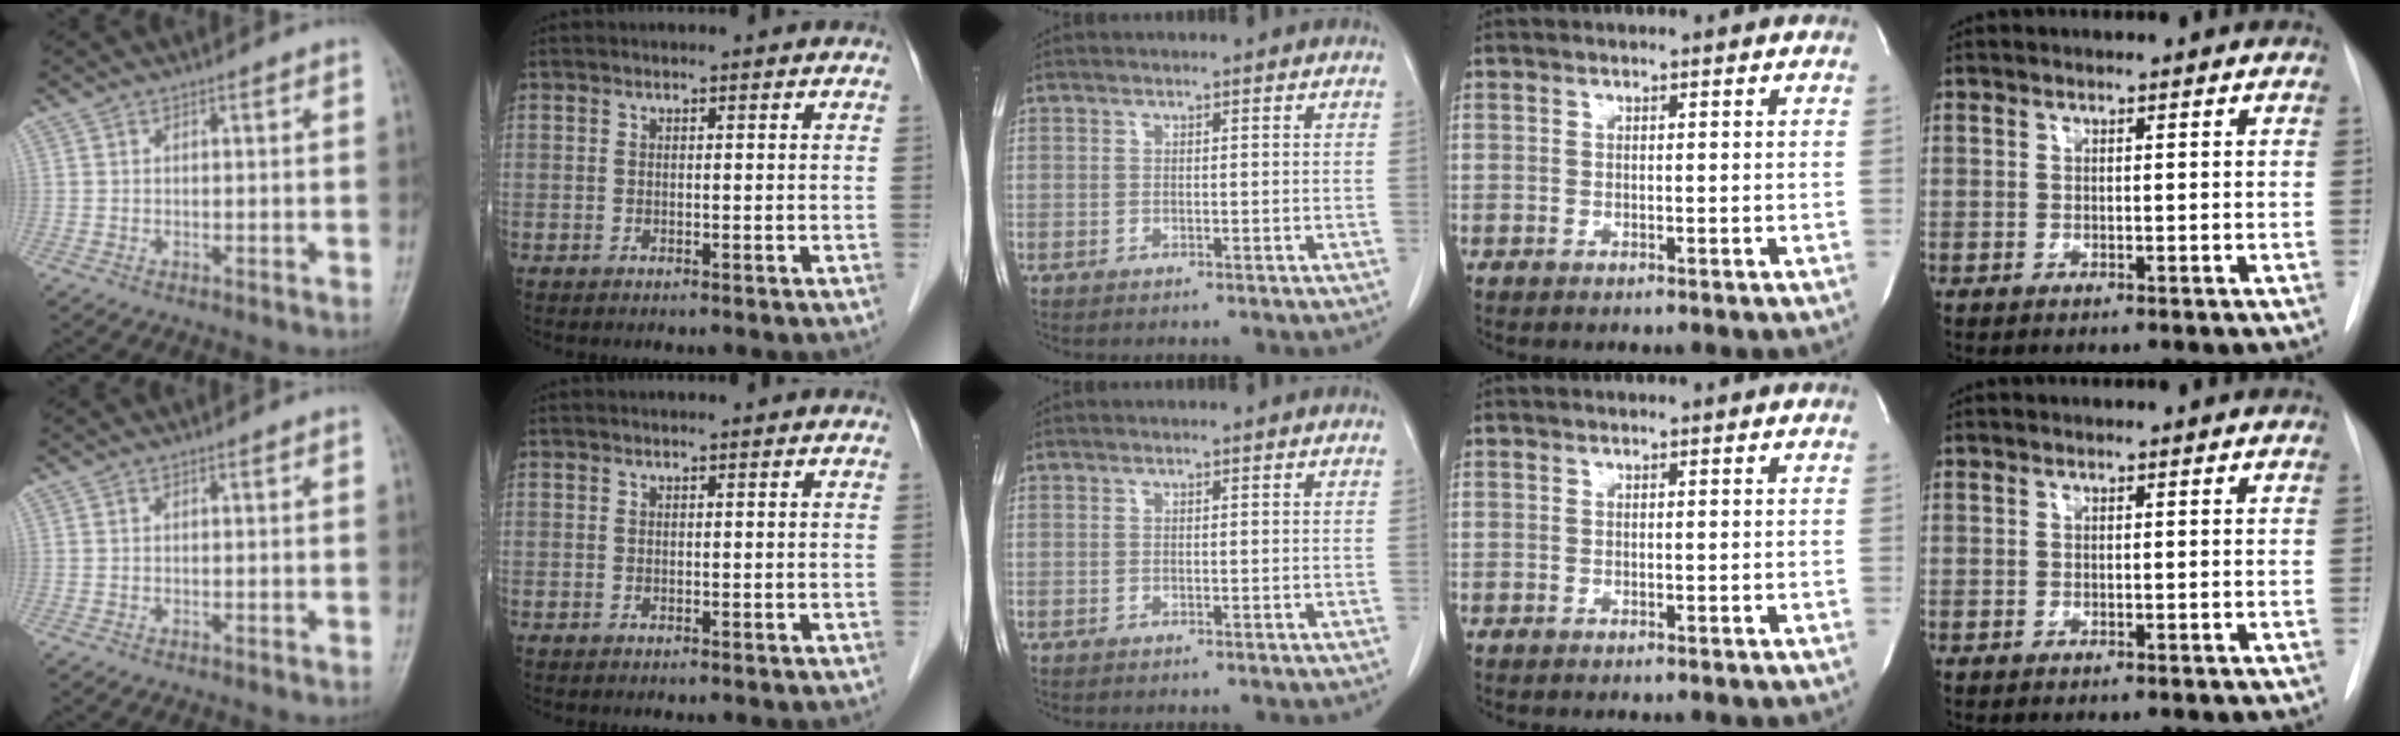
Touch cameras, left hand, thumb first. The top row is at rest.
{}